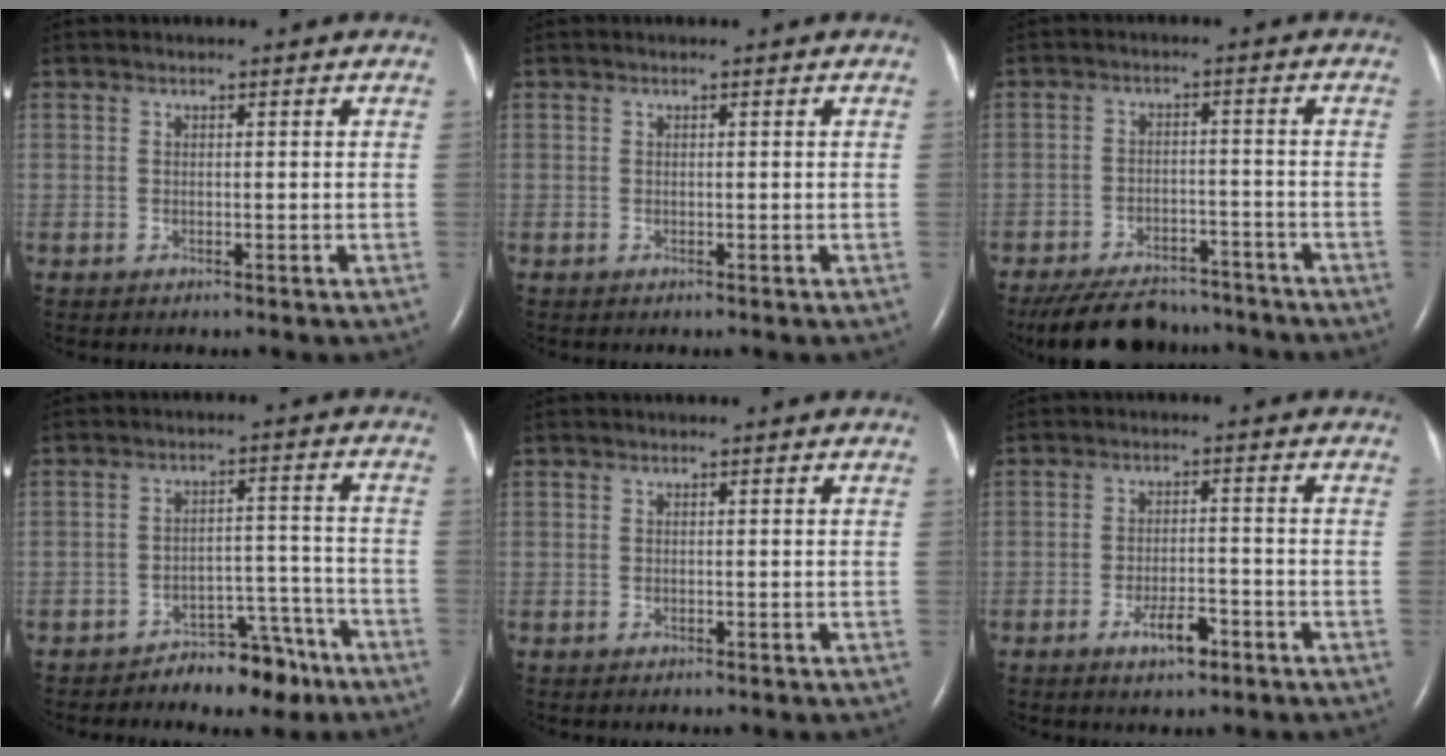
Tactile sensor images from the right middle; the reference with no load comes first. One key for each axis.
{"total": 0.0}
{"total": 13.1, "fx": -11.5, "fy": 4.5, "fz": 4.3, "tx": -0.080, "ty": -0.001, "tz": -0.164}
{"total": 6.8, "fx": -5.4, "fy": 3.0, "fz": 2.7, "tx": -0.027, "ty": 0.030, "tz": -0.080}
{"total": 0.0}
{"total": 4.5, "fx": -2.6, "fy": 1.3, "fz": 3.3, "tx": -0.061, "ty": 0.001, "tz": -0.042}